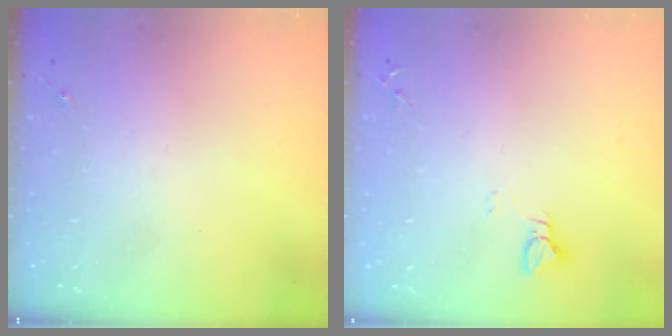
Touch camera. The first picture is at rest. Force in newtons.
{"total": 3.0, "press": 3.0, "slide": 0.3}